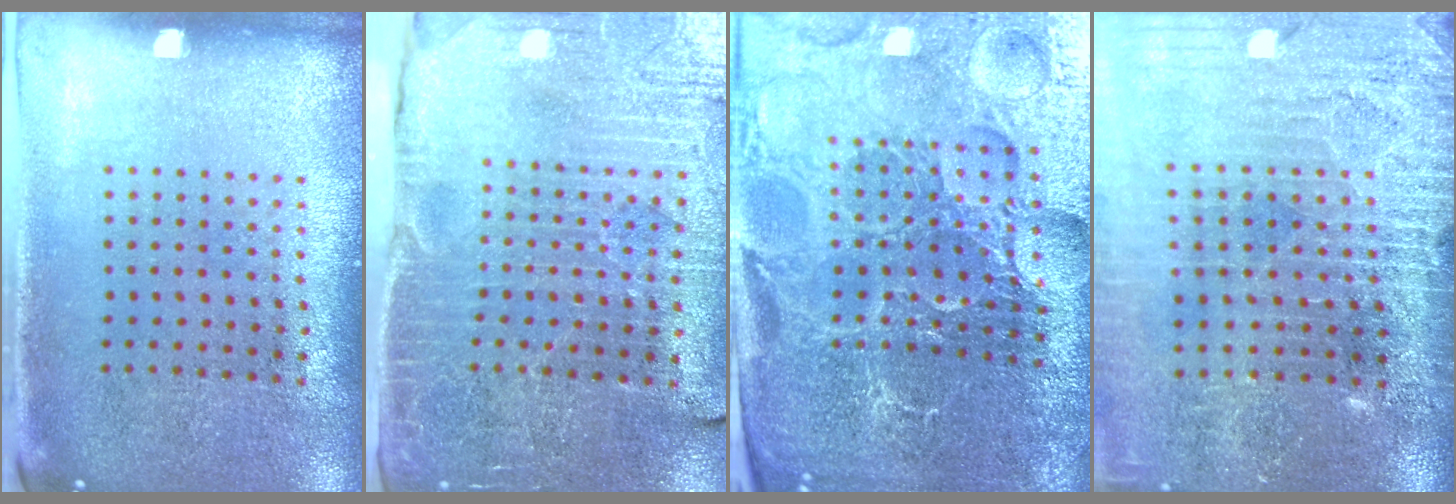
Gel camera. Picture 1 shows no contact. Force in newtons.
{"total": 3.6, "press": 3.6, "slide": 0.4}
{"total": 5.6, "press": 5.2, "slide": 2.1}
{"total": 3.4, "press": 3.2, "slide": 1.2}